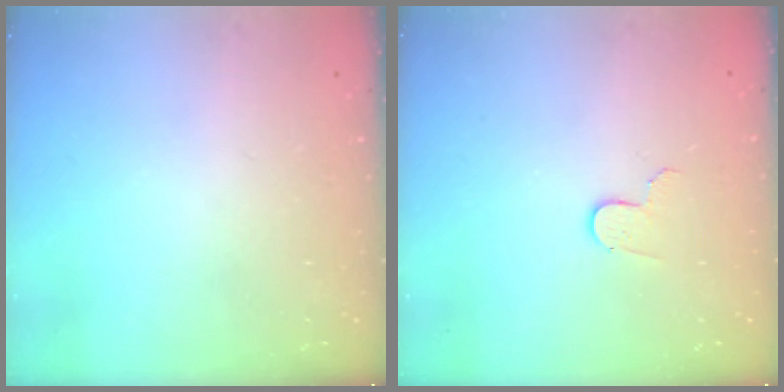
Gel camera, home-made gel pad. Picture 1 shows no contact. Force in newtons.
{"total": 3.4, "press": 3.4, "slide": 0.3}